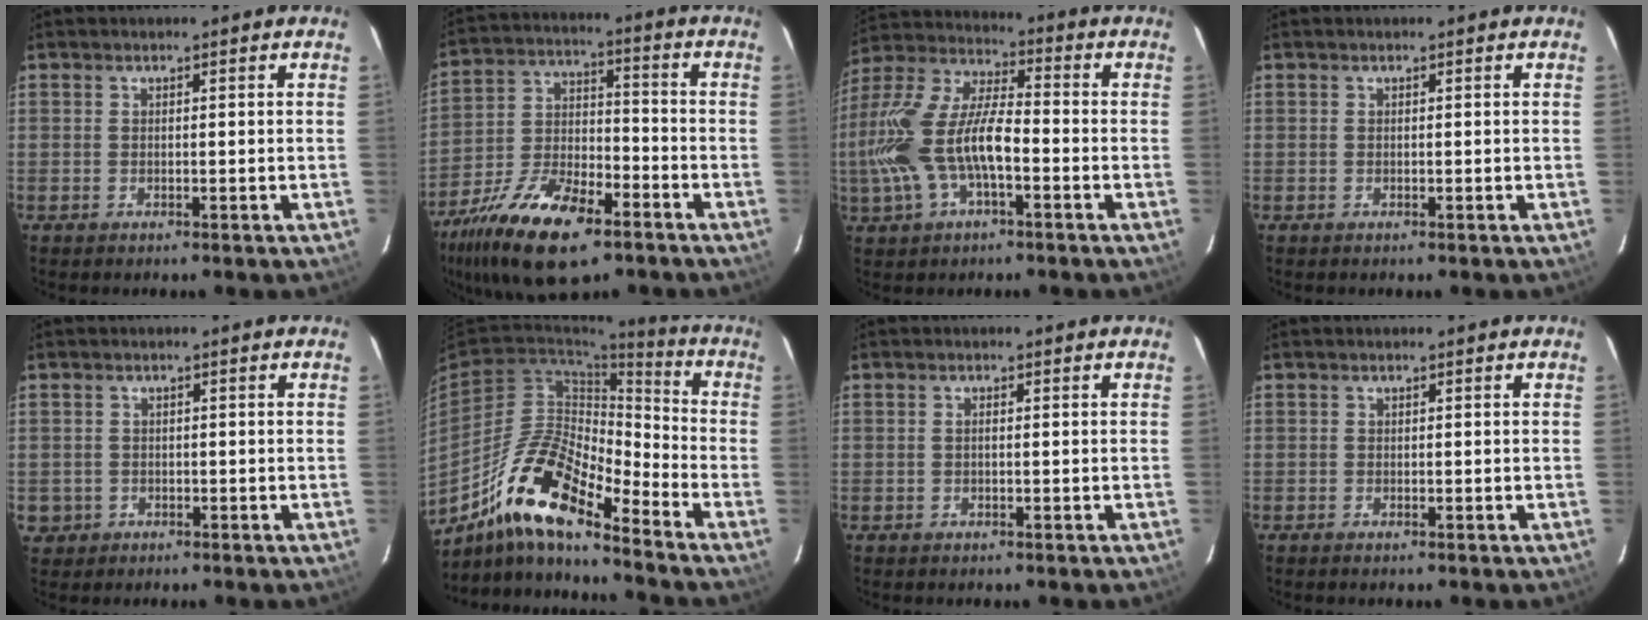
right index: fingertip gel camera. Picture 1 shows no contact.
{"total": 19.4, "force": [-11.9, 8.2, 12.9], "torque": [-0.266, -0.027, -0.215]}
{"total": 17.3, "force": [-4.4, 6.9, 15.2], "torque": [-0.316, 0.000, -0.082]}
{"total": 0.0}
{"total": 2.9, "force": [-0.6, 2.8, 0.4], "torque": [-0.009, 0.007, -0.002]}
{"total": 16.5, "force": [-11.3, 4.1, 11.3], "torque": [-0.203, -0.001, -0.222]}
{"total": 0.7, "force": [0.0, 0.3, 0.7], "torque": [-0.013, 0.004, 0.001]}
{"total": 0.0}